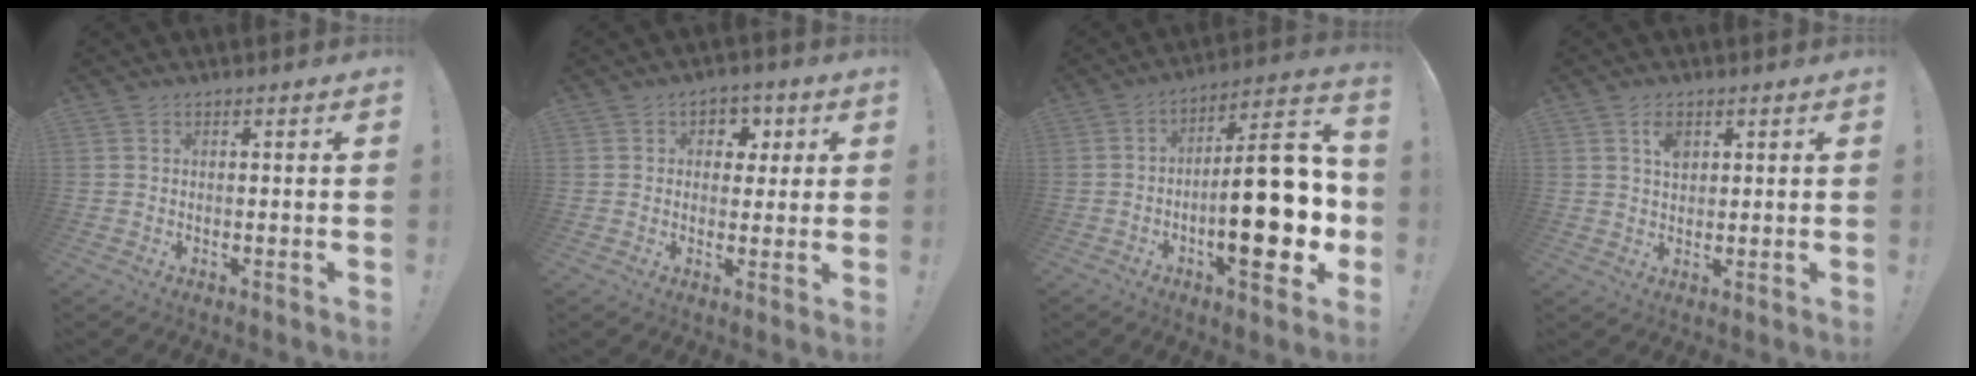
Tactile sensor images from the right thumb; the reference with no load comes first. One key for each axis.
{"total": 5.5, "fx": 1.4, "fy": 5.0, "fz": 1.6, "tx": -0.009, "ty": -0.006, "tz": 0.025}
{"total": 24.3, "fx": -4.0, "fy": 8.2, "fz": 22.5, "tx": -0.327, "ty": 0.015, "tz": -0.059}
{"total": 4.1, "fx": 1.8, "fy": 2.6, "fz": 2.6, "tx": -0.030, "ty": -0.008, "tz": 0.028}